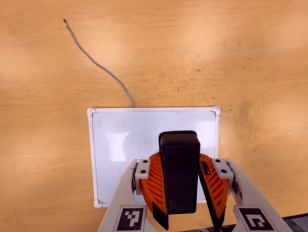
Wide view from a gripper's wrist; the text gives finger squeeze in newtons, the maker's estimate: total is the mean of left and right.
{"total": 8.7, "left": 8.8, "right": 8.5}